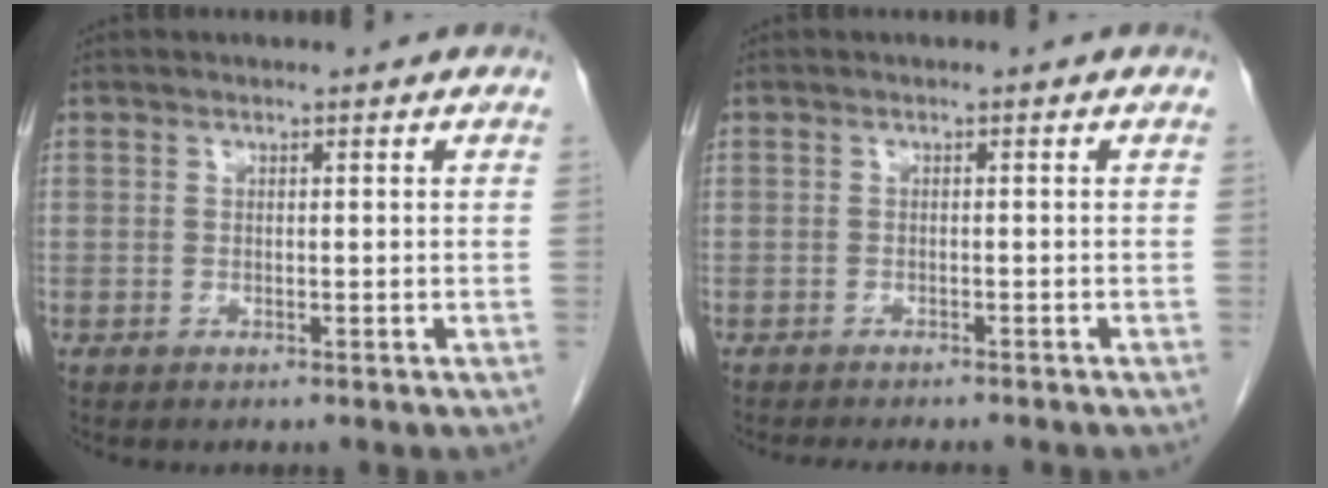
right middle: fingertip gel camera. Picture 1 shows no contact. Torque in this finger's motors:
{"motor_torque": [0.66, -0.54, 0.01, 0.01]}